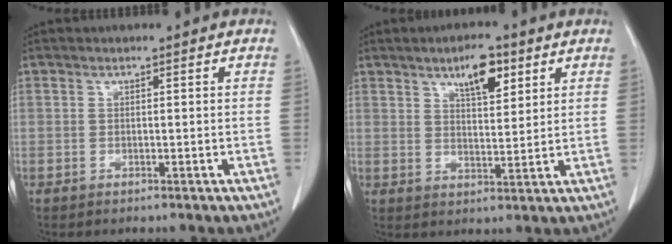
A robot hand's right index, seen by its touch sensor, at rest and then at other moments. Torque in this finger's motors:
{"motor_torque": [0.22, 0.19, 0.12, 0.07]}